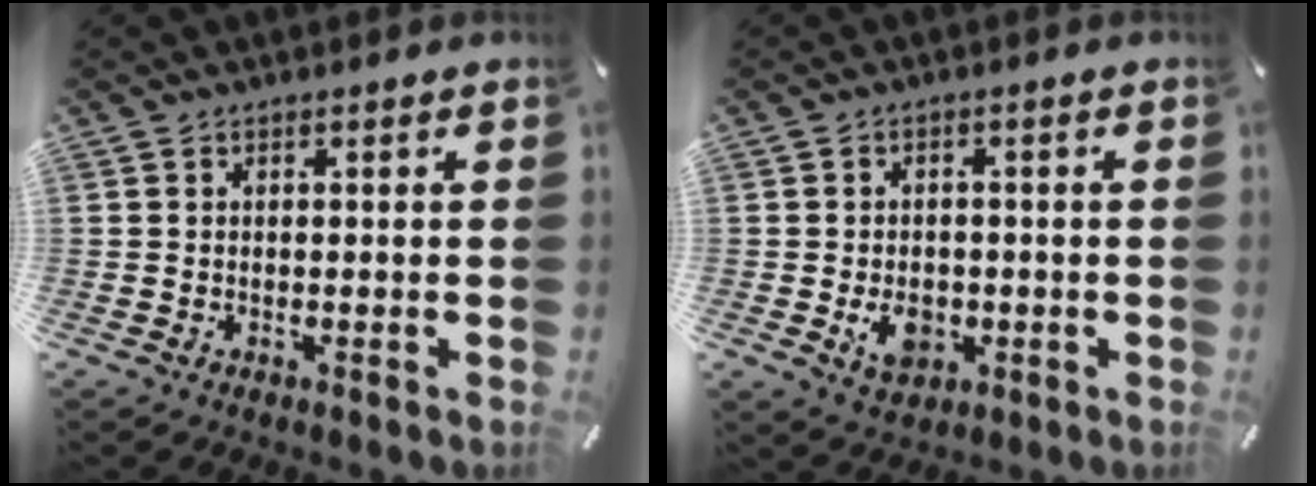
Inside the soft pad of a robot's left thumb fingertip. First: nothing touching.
{"total": 6.1, "force": [-1.5, 4.7, 3.6], "torque": [-0.065, -0.004, -0.028]}